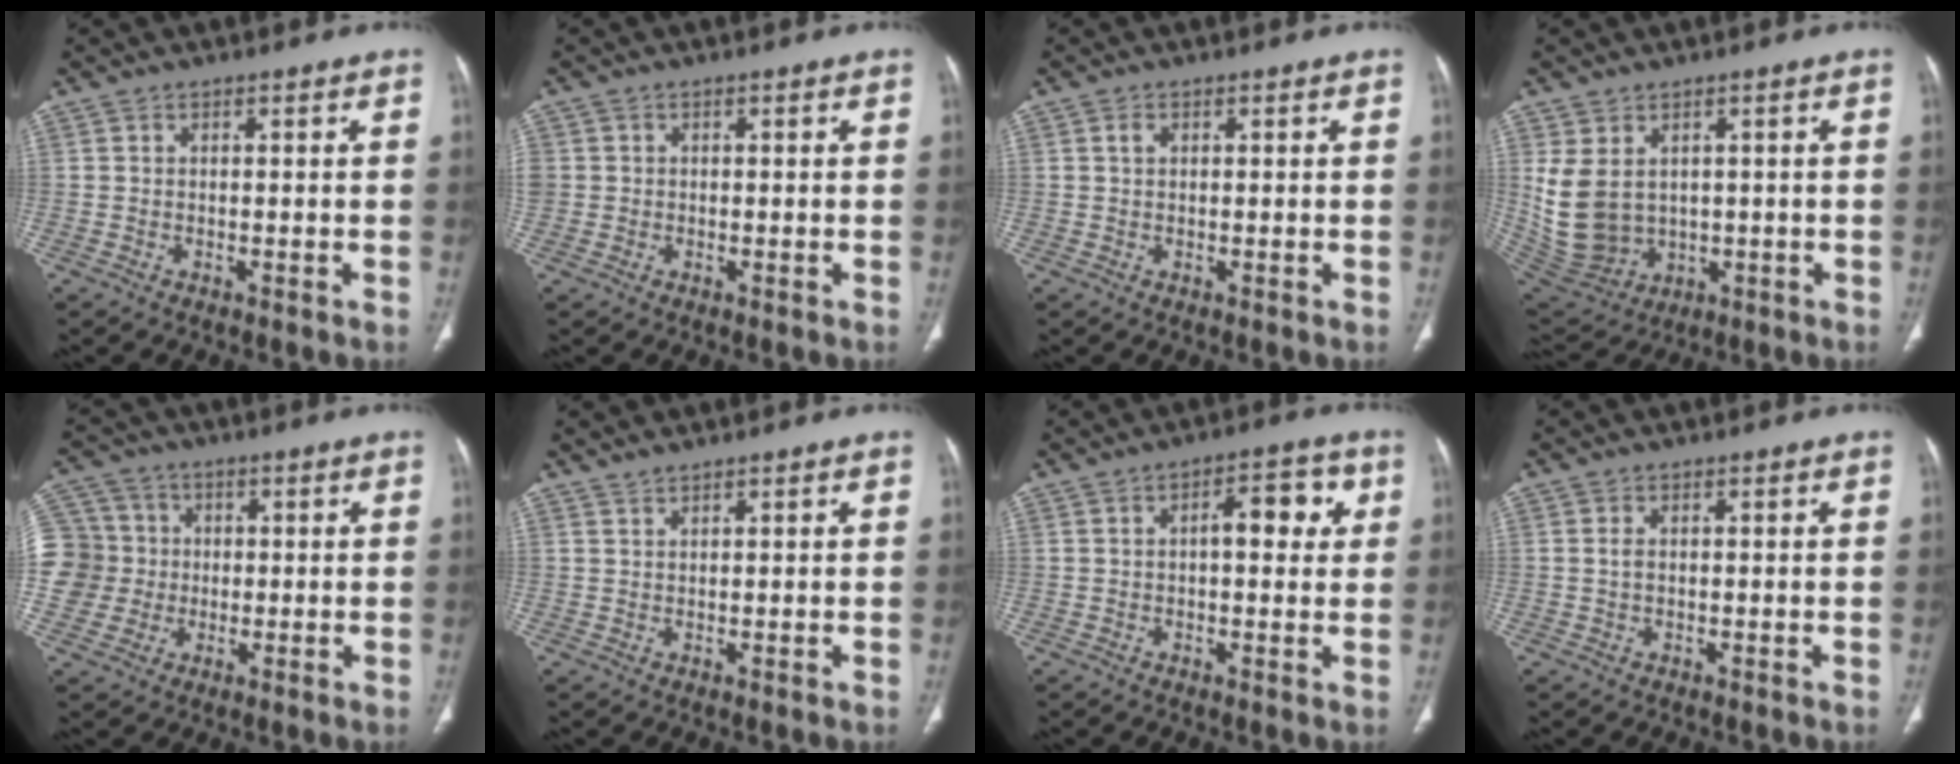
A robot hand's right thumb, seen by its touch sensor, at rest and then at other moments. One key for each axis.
{"total": 2.5, "fx": 0.1, "fy": 2.3, "fz": 0.9, "tx": -0.014, "ty": 0.006, "tz": 0.007}
{"total": 1.2, "fx": 0.4, "fy": 0.8, "fz": 0.7, "tx": -0.011, "ty": 0.001, "tz": 0.006}
{"total": 11.1, "fx": 1.6, "fy": 8.6, "fz": 6.8, "tx": -0.130, "ty": -0.008, "tz": 0.066}
{"total": 13.1, "fx": -0.3, "fy": 12.5, "fz": 3.8, "tx": -0.074, "ty": 0.033, "tz": 0.000}
{"total": 1.1, "fx": 1.1, "fy": 0.1, "fz": 0.1, "tx": -0.003, "ty": -0.002, "tz": 0.026}
{"total": 7.3, "fx": 1.5, "fy": 3.5, "fz": 6.3, "tx": -0.058, "ty": 0.012, "tz": 0.015}
{"total": 1.2, "fx": 0.1, "fy": 0.8, "fz": 1.0, "tx": -0.020, "ty": 0.000, "tz": 0.002}